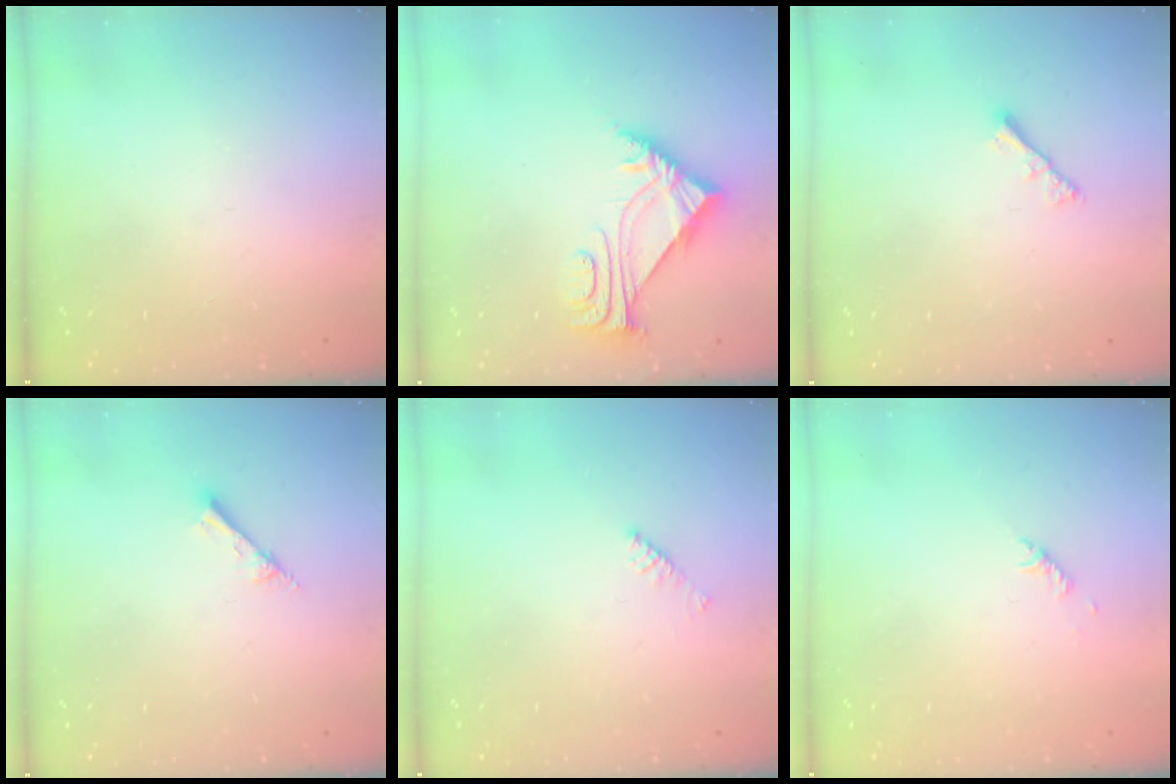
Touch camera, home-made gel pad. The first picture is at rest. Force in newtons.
{"total": 6.5, "press": 6.5, "slide": 0.2}
{"total": 2.4, "press": 2.4, "slide": 0.6}
{"total": 2.8, "press": 2.7, "slide": 0.4}
{"total": 4.1, "press": 4.0, "slide": 0.6}
{"total": 2.8, "press": 2.7, "slide": 0.6}